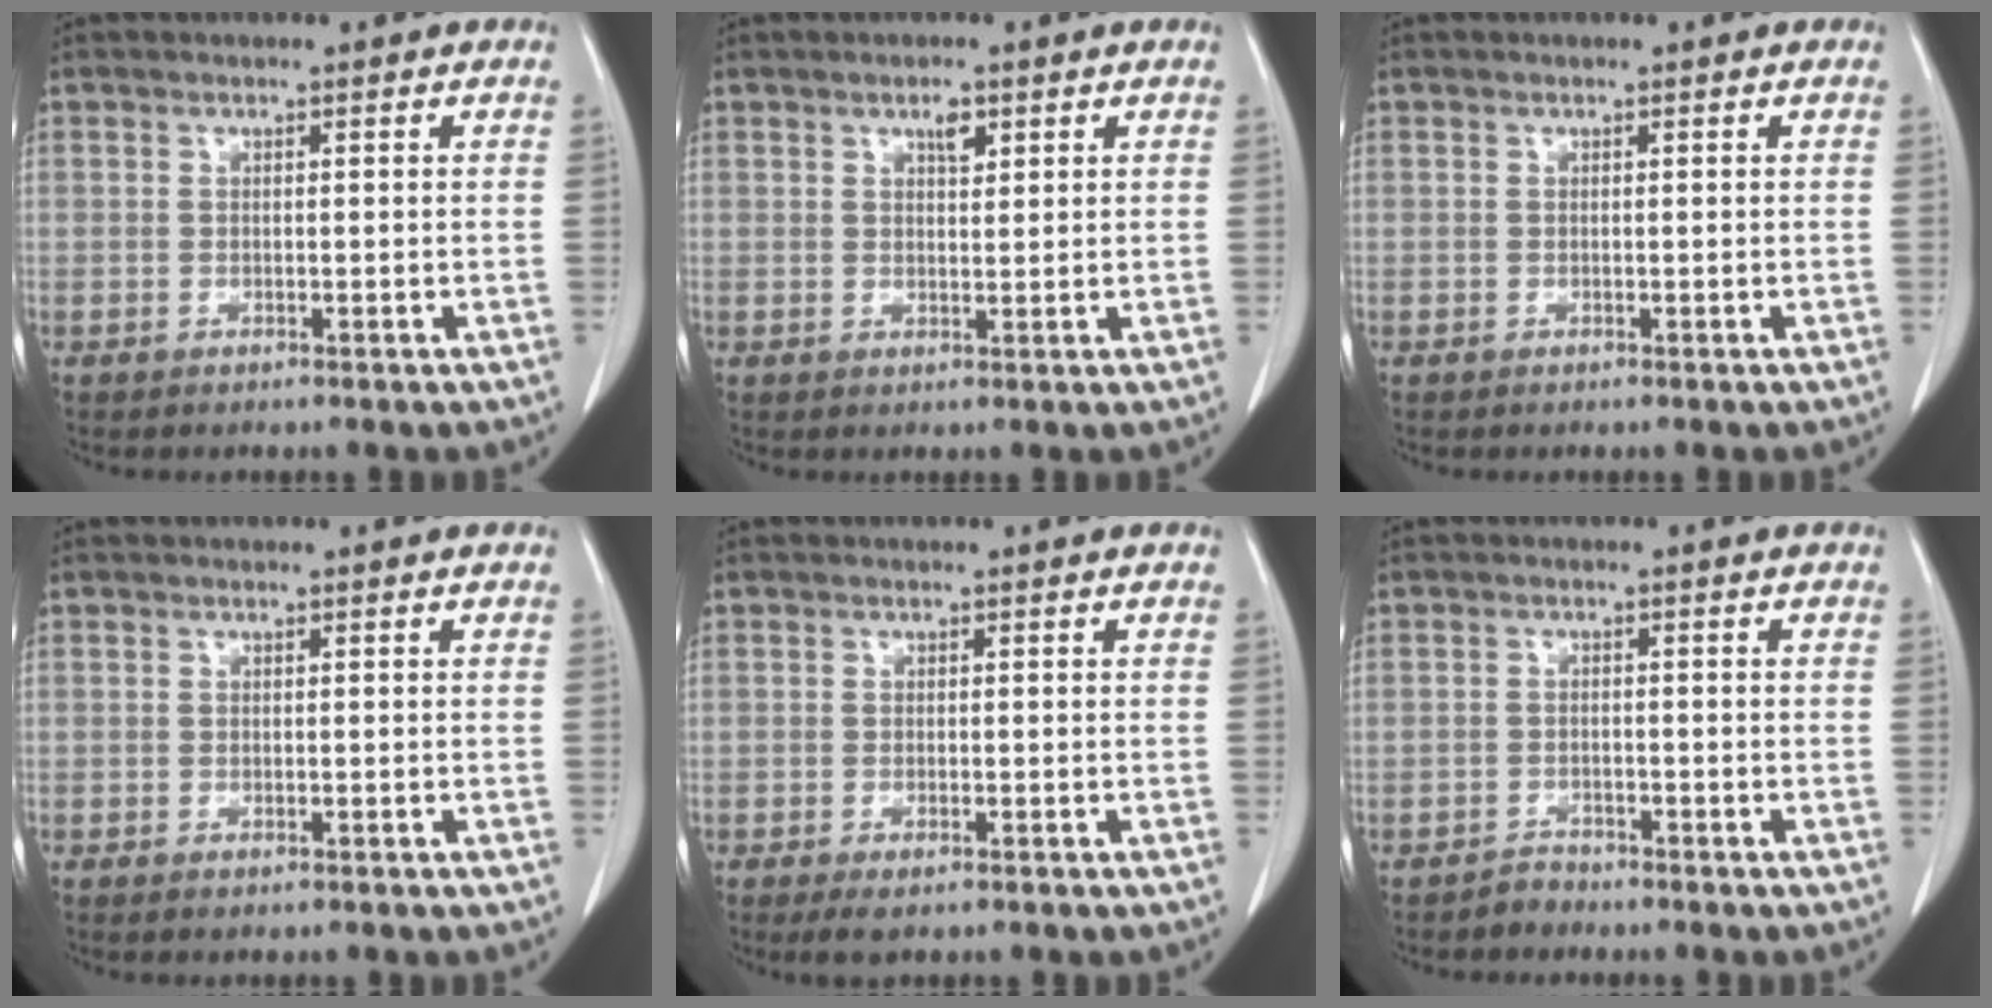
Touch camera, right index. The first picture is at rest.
{"total": 2.2, "force": [1.2, 0.9, 1.6], "torque": [-0.026, -0.002, 0.021]}
{"total": 0.0}
{"total": 0.7, "force": [-0.5, 0.2, 0.4], "torque": [-0.011, -0.002, -0.004]}
{"total": 2.4, "force": [-1.5, 0.7, 1.7], "torque": [-0.021, -0.005, -0.019]}
{"total": 0.8, "force": [-0.7, 0.3, 0.1], "torque": [0.000, 0.000, -0.013]}